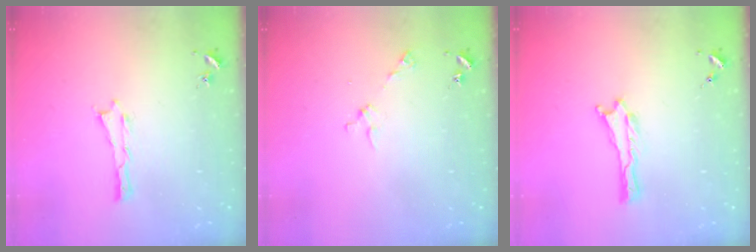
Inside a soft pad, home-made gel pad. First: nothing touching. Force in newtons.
{"total": 2.9, "press": 2.9, "slide": 0.2}
{"total": 0.0}